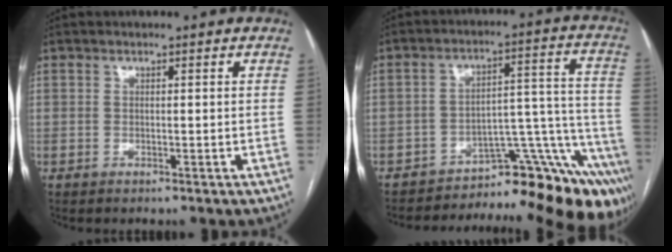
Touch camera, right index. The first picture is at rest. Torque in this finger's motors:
{"motor_torque": [1.00, -1.14, -0.07, -0.15]}